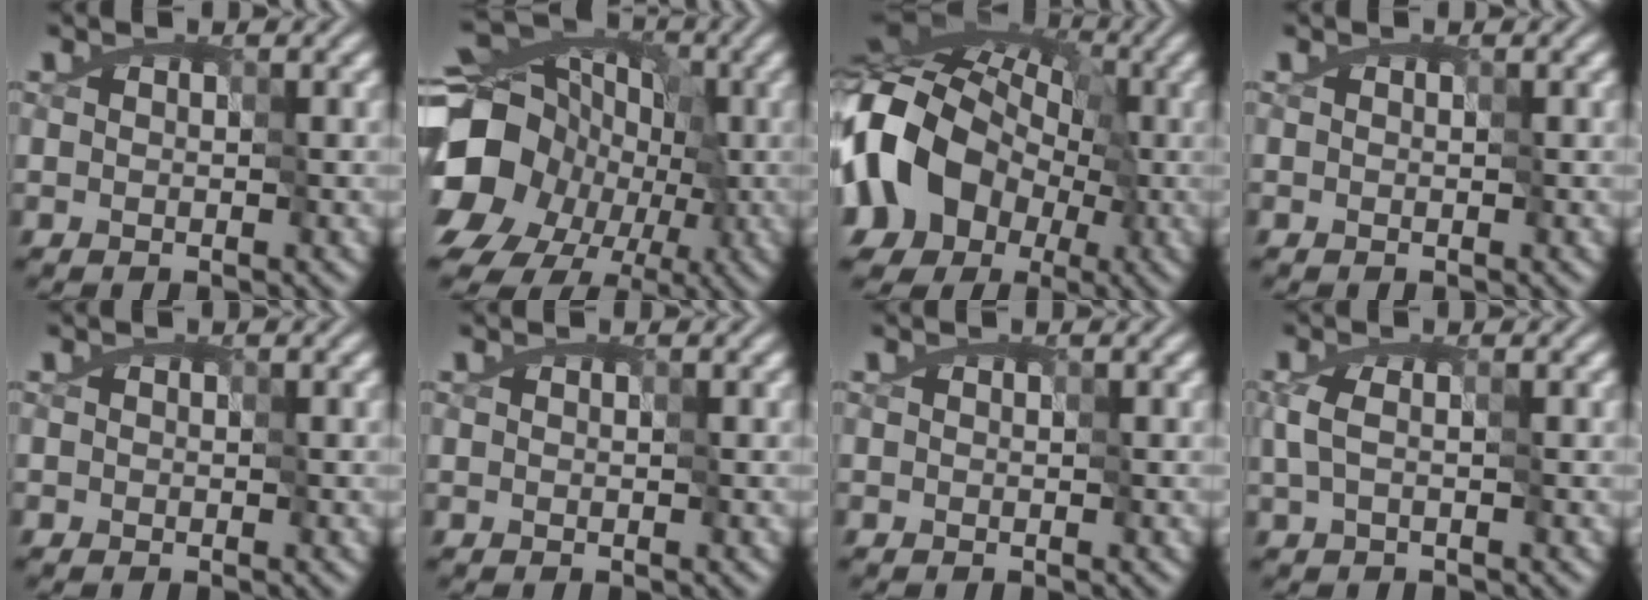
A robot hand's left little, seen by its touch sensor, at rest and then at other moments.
{"total": 18.7, "force": [-6.8, 15.1, 8.7], "torque": [-0.168, -0.018, -0.152]}
{"total": 15.7, "force": [-4.6, 11.9, 9.1], "torque": [-0.188, -0.004, -0.091]}
{"total": 0.0}
{"total": 0.0}
{"total": 0.0}
{"total": 0.0}
{"total": 1.5, "force": [-0.7, 0.5, 1.2], "torque": [-0.035, -0.006, -0.005]}